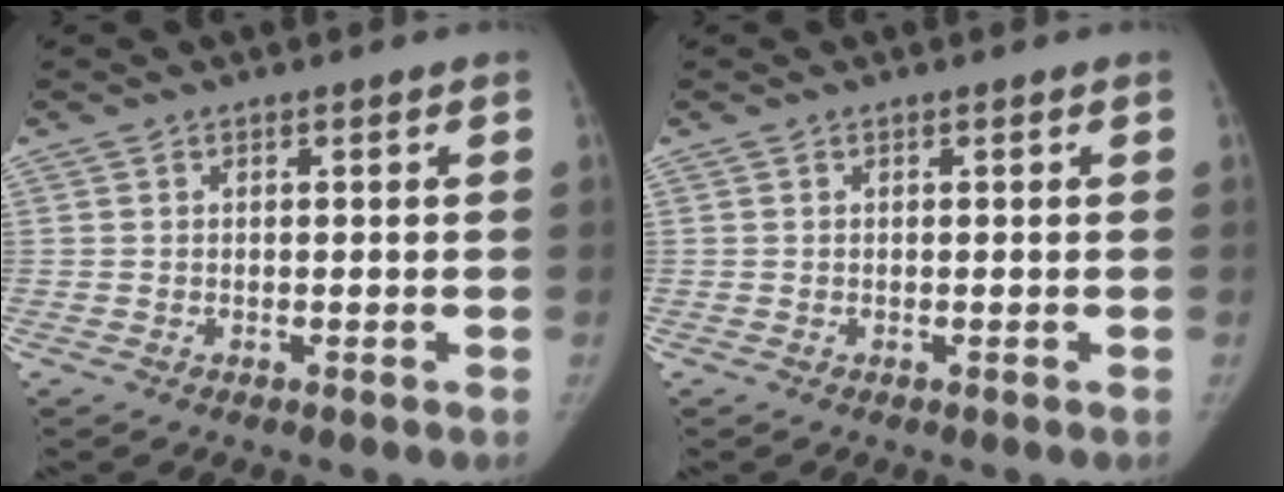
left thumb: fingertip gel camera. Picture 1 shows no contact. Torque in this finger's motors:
{"motor_torque": [0.01, 0.01, 0.01, 0.00, 0.01]}